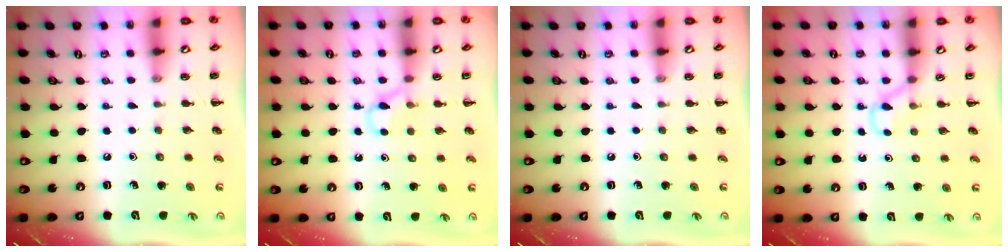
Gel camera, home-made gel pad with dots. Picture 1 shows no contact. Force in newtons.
{"total": 4.0, "press": 3.8, "slide": 1.3}
{"total": 0.0}
{"total": 3.7, "press": 3.4, "slide": 1.4}